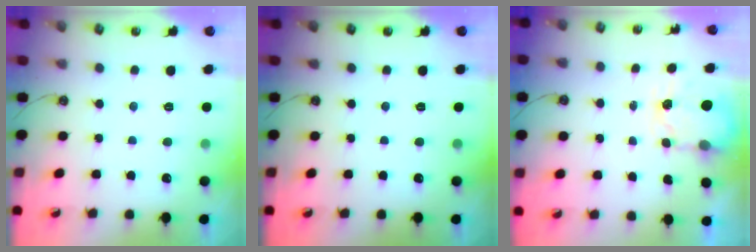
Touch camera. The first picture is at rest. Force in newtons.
{"total": 0.0}
{"total": 3.4, "press": 3.4, "slide": 0.5}